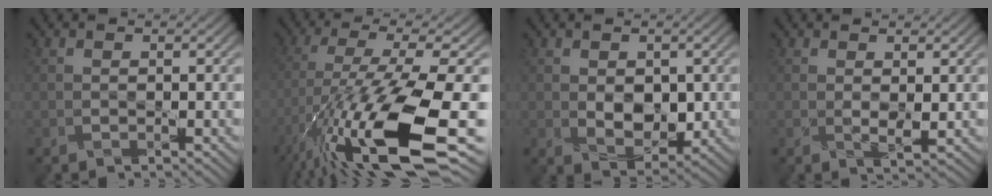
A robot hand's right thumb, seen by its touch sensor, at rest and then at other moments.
{"total": 16.7, "force": [-7.0, 4.2, 14.5], "torque": [-0.290, -0.018, -0.117]}
{"total": 4.2, "force": [0.3, 2.9, 3.1], "torque": [-0.057, -0.009, 0.011]}
{"total": 1.8, "force": [0.7, 0.7, 1.5], "torque": [-0.034, -0.007, 0.014]}